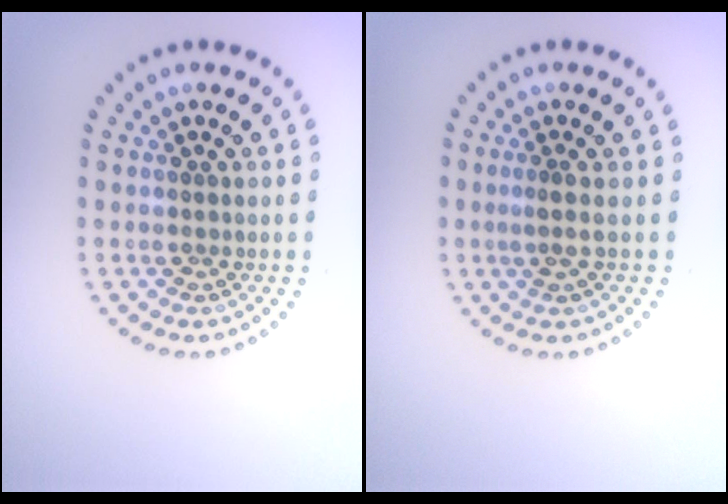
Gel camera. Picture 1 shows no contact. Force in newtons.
{"total": 1.0, "press": 0.6, "slide": 0.8}